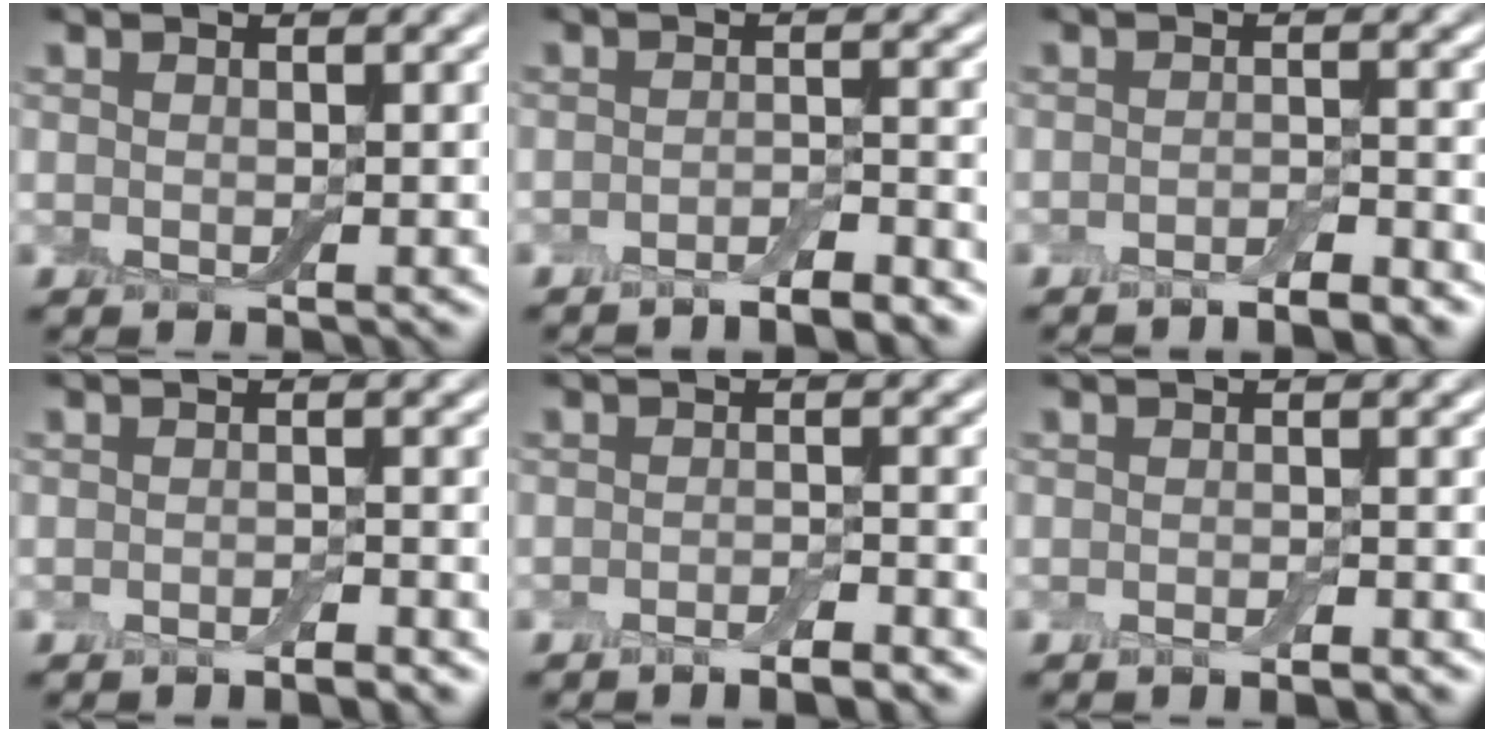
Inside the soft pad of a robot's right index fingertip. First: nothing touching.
{"total": 2.9, "force": [-2.4, 0.4, 1.6], "torque": [-0.021, 0.004, -0.040]}
{"total": 2.3, "force": [-2.0, 0.2, 1.2], "torque": [-0.016, 0.003, -0.035]}
{"total": 1.2, "force": [-1.0, 0.0, 0.6], "torque": [-0.007, -0.001, -0.018]}
{"total": 2.1, "force": [-1.7, 0.2, 1.2], "torque": [-0.017, 0.001, -0.030]}
{"total": 1.1, "force": [-0.9, 0.0, 0.6], "torque": [-0.008, -0.001, -0.016]}